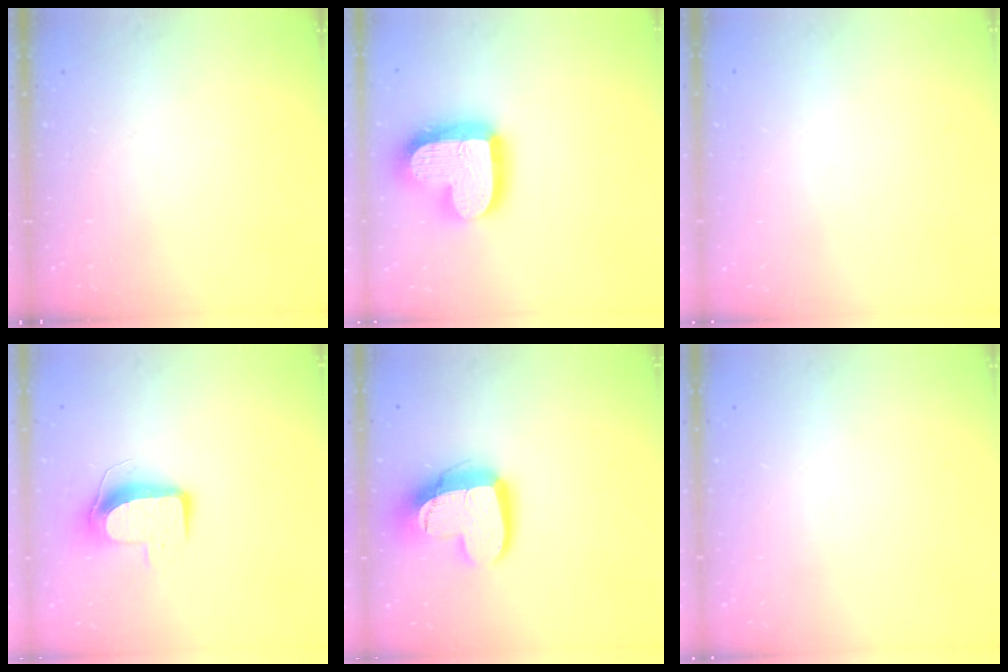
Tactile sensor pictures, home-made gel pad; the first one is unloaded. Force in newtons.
{"total": 20.7, "press": 20.7, "slide": 1.7}
{"total": 0.0}
{"total": 9.2, "press": 9.1, "slide": 0.5}
{"total": 15.3, "press": 15.2, "slide": 1.2}
{"total": 0.0}